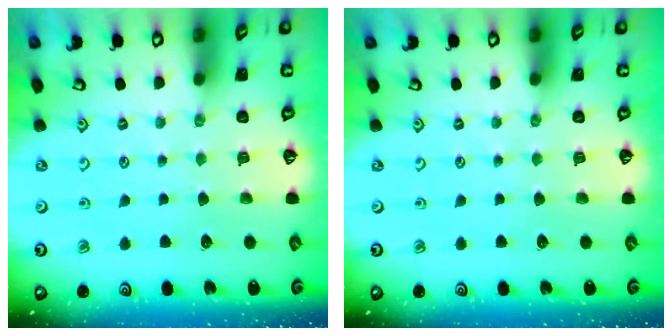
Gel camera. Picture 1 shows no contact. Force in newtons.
{"total": 0.0}